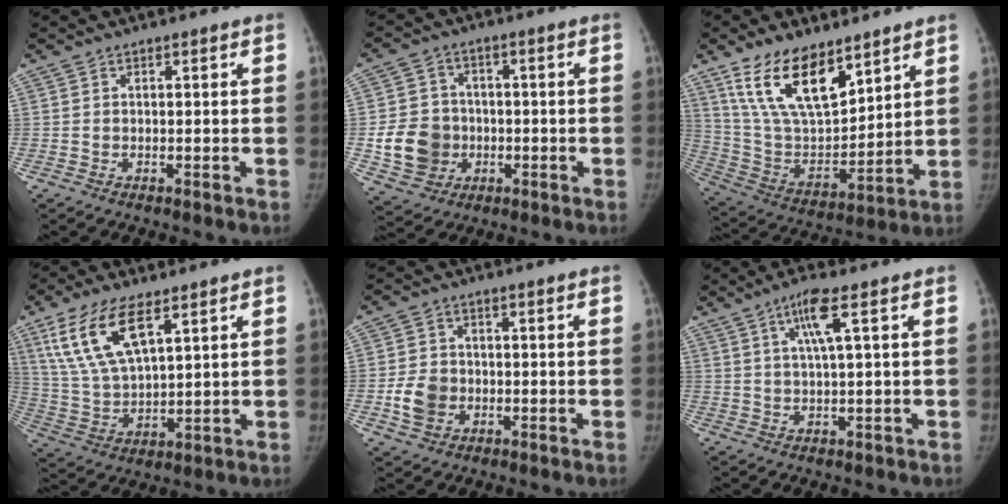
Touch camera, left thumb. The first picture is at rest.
{"total": 11.0, "force": [-1.8, 9.8, 4.7], "torque": [-0.059, 0.011, -0.025]}
{"total": 18.5, "force": [11.5, 8.6, 11.6], "torque": [-0.169, -0.058, 0.231]}
{"total": 14.5, "force": [7.4, 6.1, 10.9], "torque": [-0.211, -0.023, 0.151]}
{"total": 6.6, "force": [-1.6, 5.4, 3.4], "torque": [-0.051, 0.008, -0.028]}
{"total": 5.6, "force": [2.3, 0.2, 5.1], "torque": [-0.110, -0.002, 0.046]}